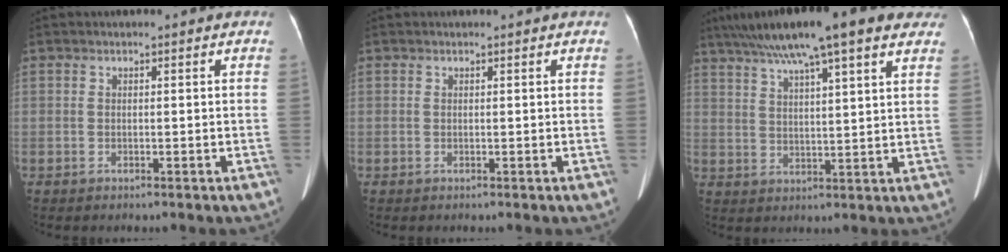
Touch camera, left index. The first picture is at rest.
{"total": 0.0}
{"total": 19.7, "force": [14.4, 3.0, 13.1], "torque": [-0.217, 0.055, 0.200]}